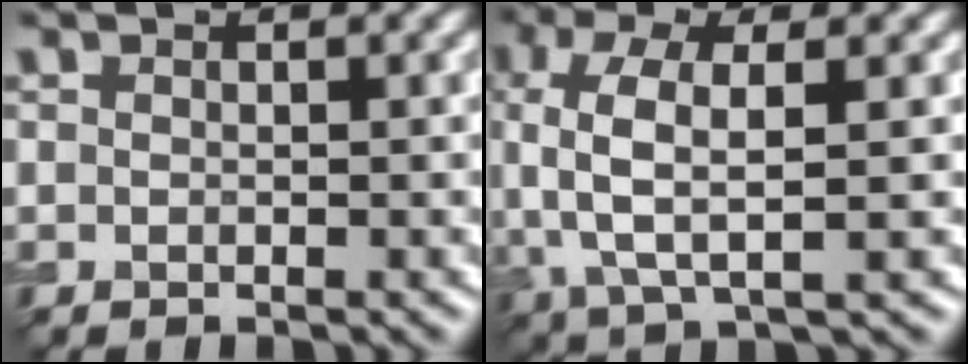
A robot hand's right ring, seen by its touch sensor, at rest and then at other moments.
{"total": 6.4, "force": [0.7, 3.0, 5.6], "torque": [-0.132, 0.006, 0.011]}